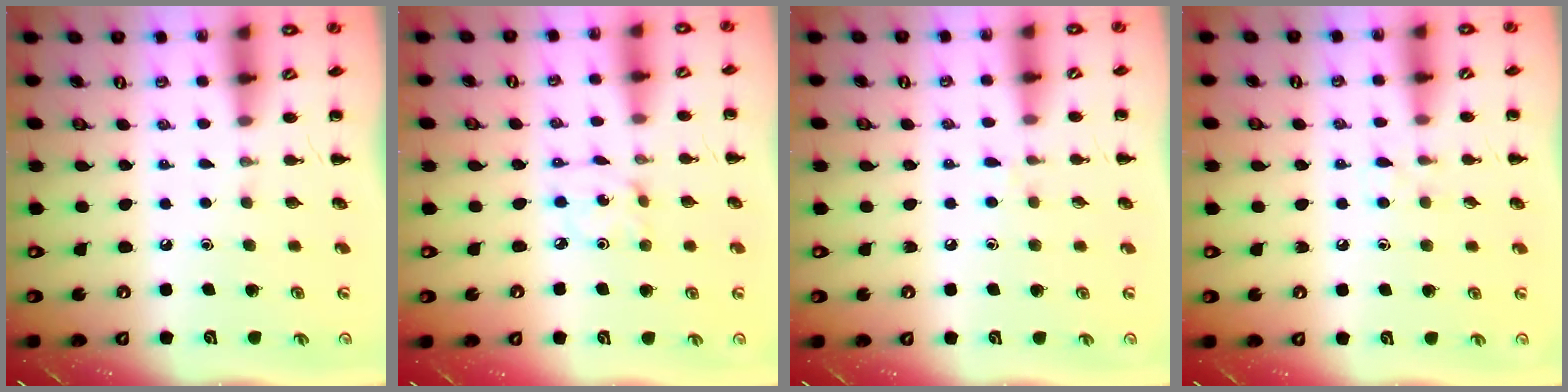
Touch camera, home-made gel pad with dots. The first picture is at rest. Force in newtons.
{"total": 2.5, "press": 2.5, "slide": 0.5}
{"total": 5.6, "press": 5.2, "slide": 2.1}
{"total": 4.8, "press": 4.4, "slide": 2.0}